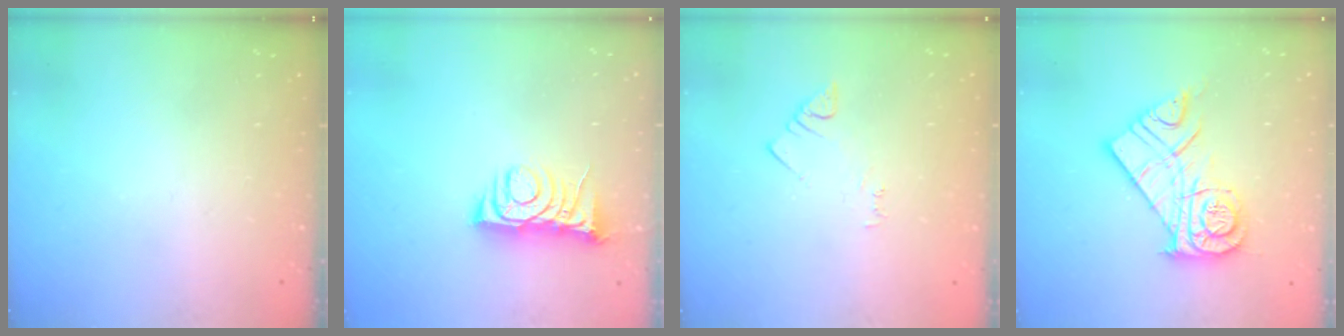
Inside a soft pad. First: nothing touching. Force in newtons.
{"total": 7.1, "press": 7.0, "slide": 1.0}
{"total": 2.5, "press": 2.5, "slide": 0.4}
{"total": 16.2, "press": 16.1, "slide": 1.6}